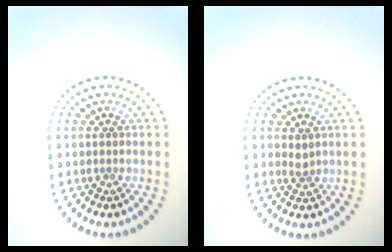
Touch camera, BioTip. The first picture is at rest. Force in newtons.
{"total": 1.0, "press": 0.7, "slide": 0.7}